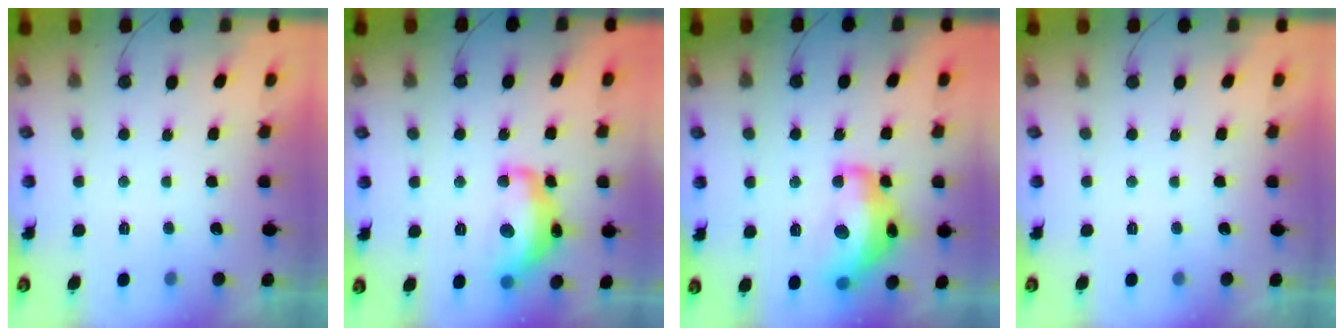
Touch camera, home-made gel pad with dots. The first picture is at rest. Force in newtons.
{"total": 14.6, "press": 14.5, "slide": 0.8}
{"total": 17.6, "press": 17.6, "slide": 0.9}
{"total": 0.0}